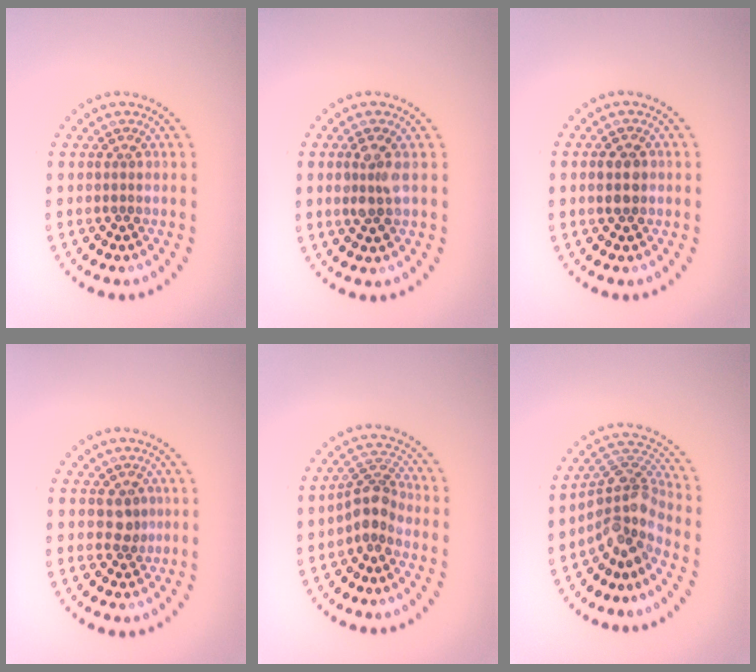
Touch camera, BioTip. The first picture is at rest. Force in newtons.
{"total": 2.3, "press": 2.2, "slide": 0.6}
{"total": 2.4, "press": 2.4, "slide": 0.0}
{"total": 1.5, "press": 1.3, "slide": 0.8}
{"total": 2.8, "press": 2.1, "slide": 1.8}
{"total": 4.6, "press": 3.2, "slide": 3.3}